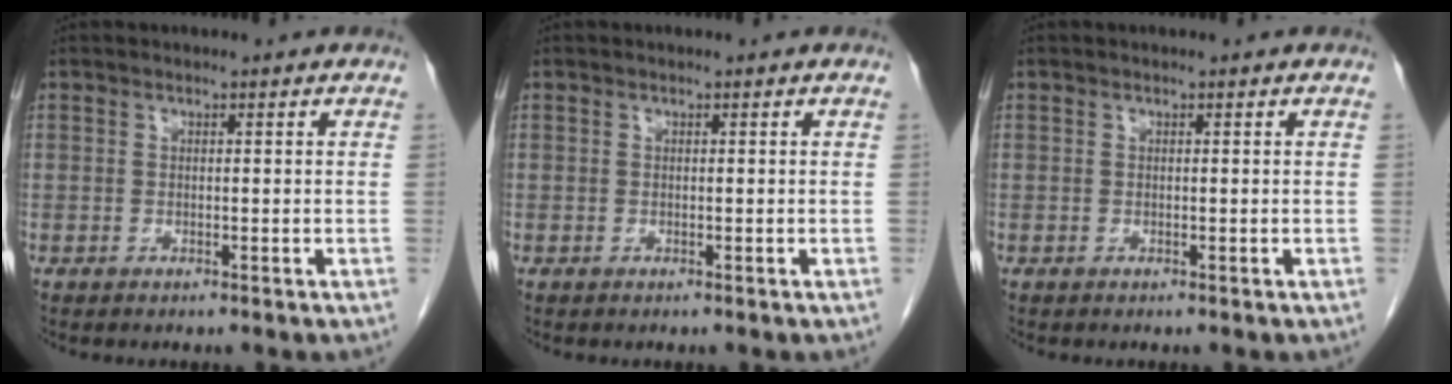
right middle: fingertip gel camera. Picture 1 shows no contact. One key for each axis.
{"total": 0.0}
{"total": 0.0}